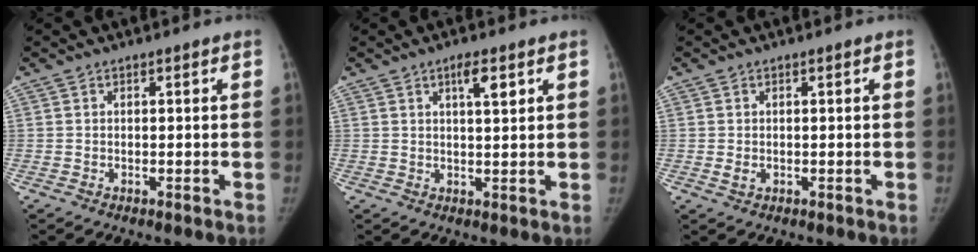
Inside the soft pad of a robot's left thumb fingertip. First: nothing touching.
{"total": 3.7, "force": [1.8, 0.9, 3.1], "torque": [-0.046, -0.008, 0.030]}
{"total": 1.1, "force": [0.0, 0.7, 0.9], "torque": [-0.011, 0.000, 0.003]}